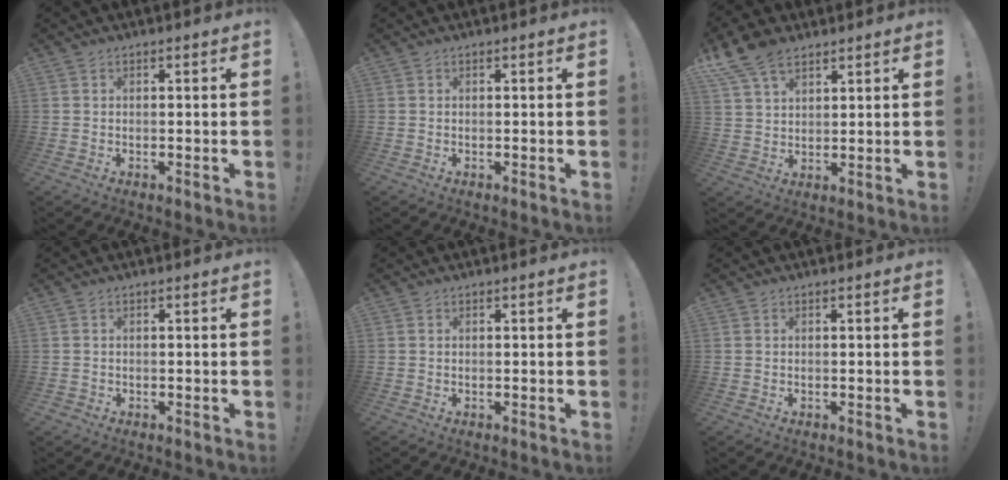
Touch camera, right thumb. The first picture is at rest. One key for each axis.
{"total": 0.0}
{"total": 10.1, "fx": 6.8, "fy": 5.6, "fz": 4.9, "tx": -0.086, "ty": -0.029, "tz": 0.135}
{"total": 0.9, "fx": -0.5, "fy": 0.7, "fz": 0.0, "tx": -0.002, "ty": 0.003, "tz": -0.009}
{"total": 0.0}
{"total": 0.0}